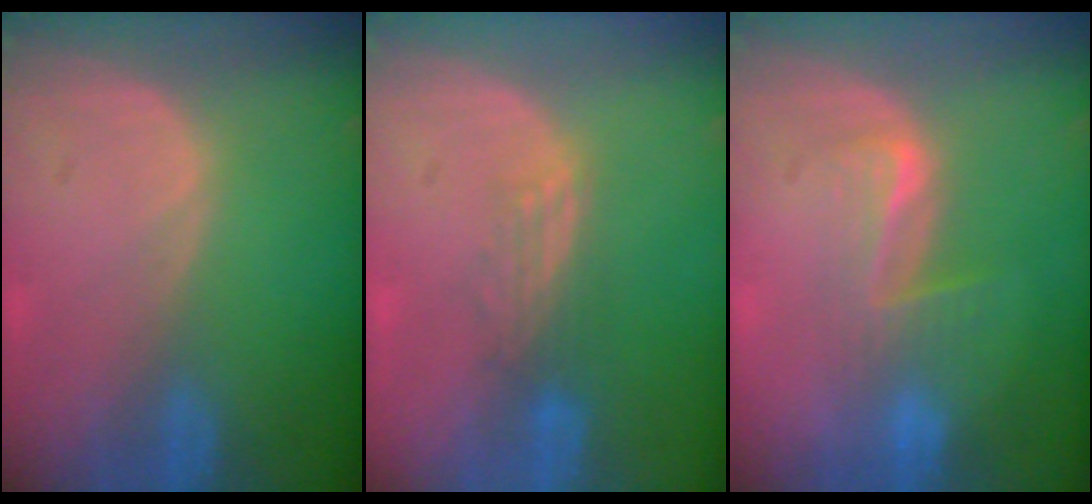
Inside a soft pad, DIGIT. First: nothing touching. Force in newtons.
{"total": 2.8, "press": 2.6, "slide": 1.2}
{"total": 4.6, "press": 4.4, "slide": 1.4}